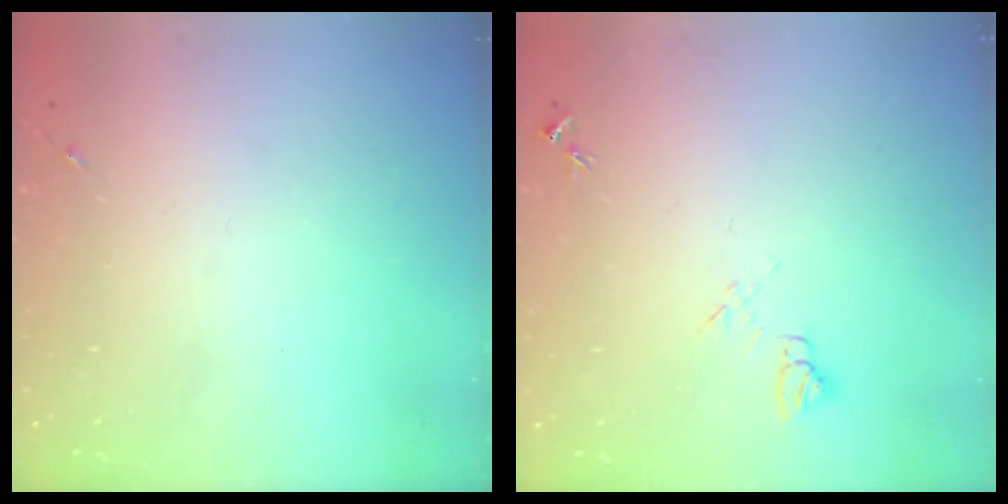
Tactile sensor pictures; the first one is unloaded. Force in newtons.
{"total": 7.1, "press": 7.1, "slide": 0.7}